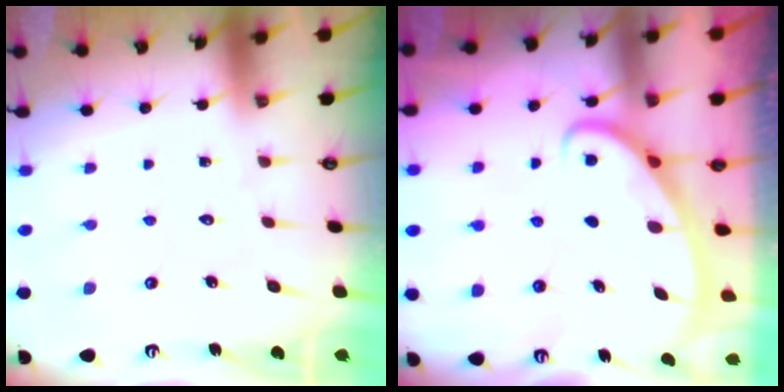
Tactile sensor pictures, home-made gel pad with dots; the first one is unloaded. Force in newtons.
{"total": 2.8, "press": 2.8, "slide": 0.4}